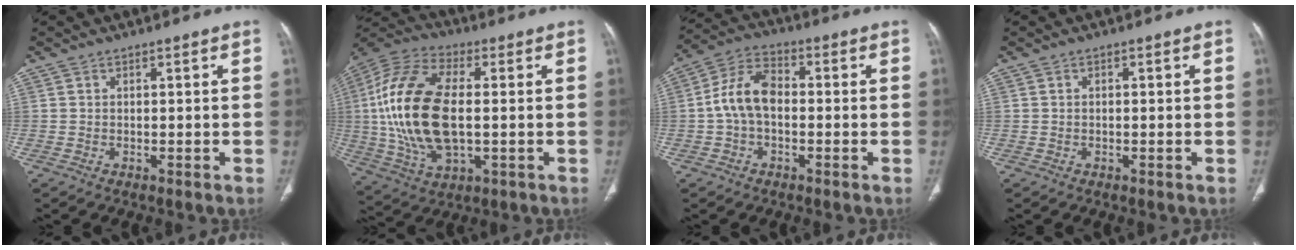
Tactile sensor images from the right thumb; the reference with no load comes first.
{"total": 22.2, "force": [0.1, 11.4, 19.1], "torque": [-0.405, 0.004, 0.004]}
{"total": 8.9, "force": [-0.7, 5.6, 7.0], "torque": [-0.129, 0.029, -0.023]}
{"total": 0.5, "force": [0.0, 0.3, 0.5], "torque": [-0.012, 0.004, 0.002]}